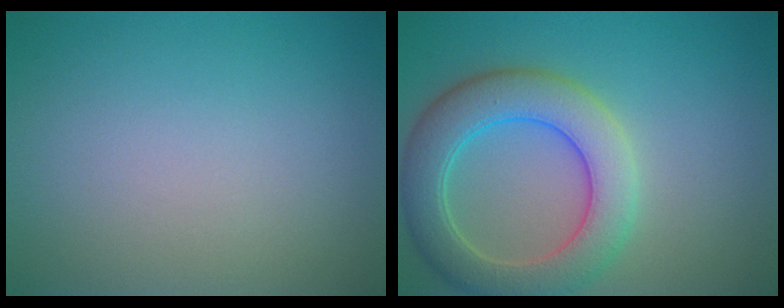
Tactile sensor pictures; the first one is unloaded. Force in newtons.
{"total": 6.9, "press": 6.8, "slide": 0.4}